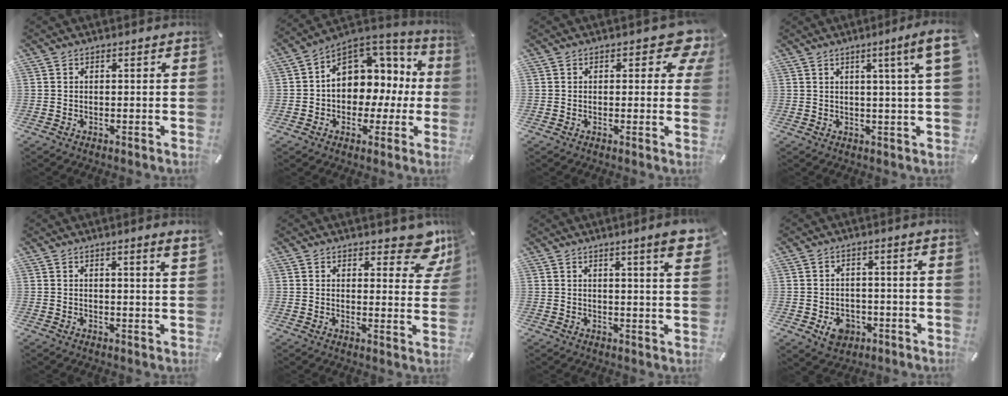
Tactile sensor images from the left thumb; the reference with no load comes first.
{"total": 11.0, "force": [2.2, 9.3, 5.5], "torque": [-0.080, -0.023, 0.049]}
{"total": 6.9, "force": [3.0, 3.5, 5.1], "torque": [-0.047, -0.014, 0.044]}
{"total": 7.2, "force": [3.1, -0.5, 6.5], "torque": [-0.111, -0.008, 0.047]}
{"total": 2.7, "force": [1.4, -0.1, 2.3], "torque": [-0.036, -0.006, 0.022]}
{"total": 8.8, "force": [6.4, 4.1, 4.4], "torque": [-0.030, -0.046, 0.108]}
{"total": 7.1, "force": [3.8, 0.4, 6.1], "torque": [-0.097, -0.015, 0.058]}
{"total": 6.1, "force": [-2.1, 4.8, 3.1], "torque": [-0.046, 0.004, -0.037]}